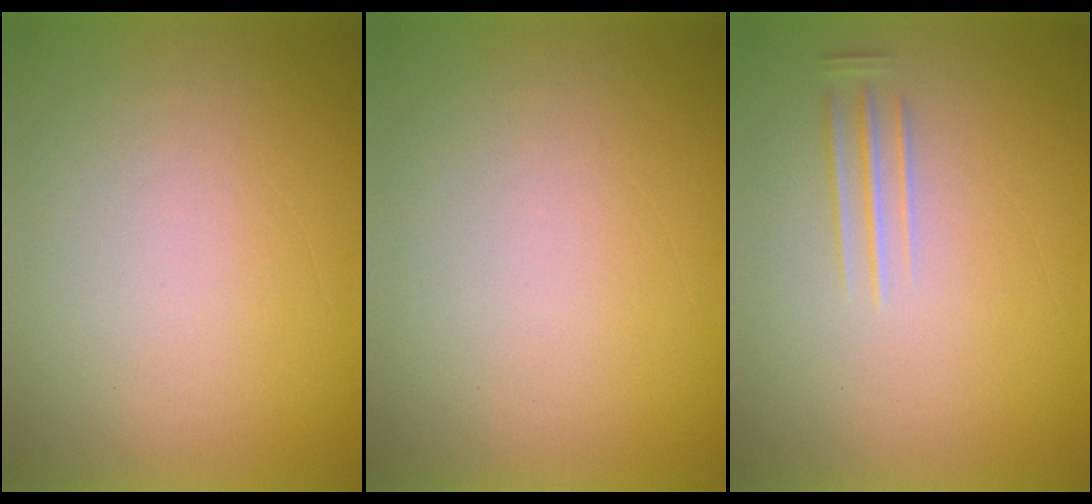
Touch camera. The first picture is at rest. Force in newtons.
{"total": 0.0}
{"total": 1.7}